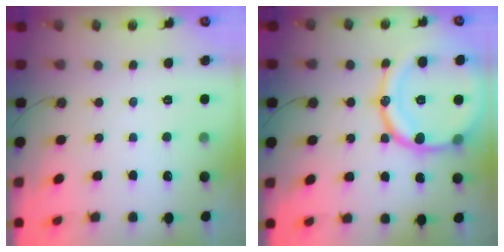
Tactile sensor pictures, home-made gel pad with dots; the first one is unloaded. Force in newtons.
{"total": 21.2, "press": 21.2, "slide": 1.4}